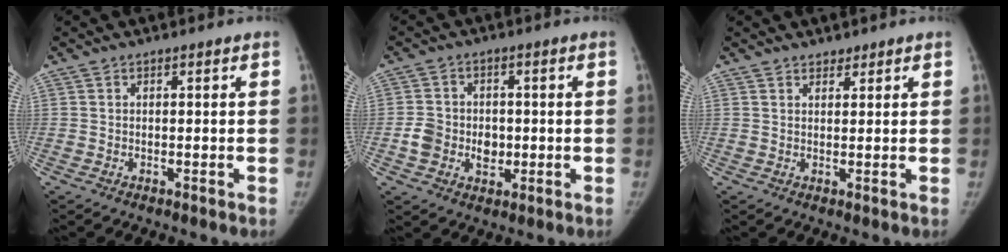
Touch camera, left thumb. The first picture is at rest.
{"total": 7.1, "force": [-1.1, 5.8, 3.9], "torque": [-0.040, 0.008, -0.015]}
{"total": 1.5, "force": [1.4, 0.6, 0.2], "torque": [0.007, -0.011, 0.022]}